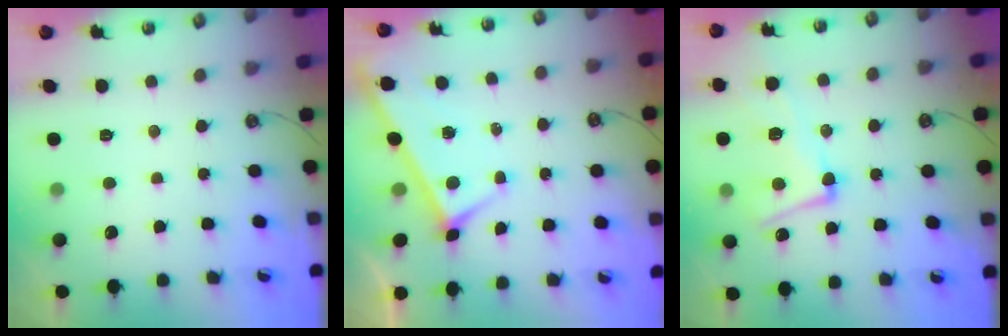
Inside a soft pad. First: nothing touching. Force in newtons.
{"total": 4.6, "press": 4.5, "slide": 0.2}
{"total": 8.1, "press": 7.8, "slide": 2.0}